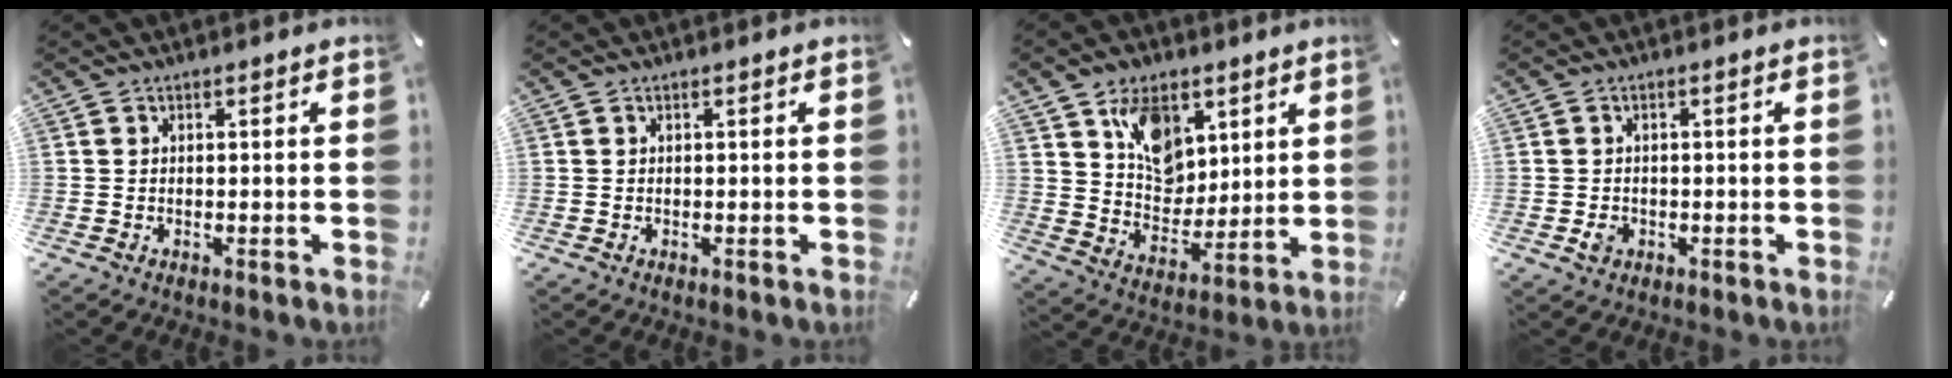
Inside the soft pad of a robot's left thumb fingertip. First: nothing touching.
{"total": 0.0}
{"total": 13.4, "force": [7.2, 9.9, 5.4], "torque": [-0.086, -0.040, 0.141]}
{"total": 2.1, "force": [-0.5, 1.7, 1.2], "torque": [-0.022, 0.003, -0.009]}